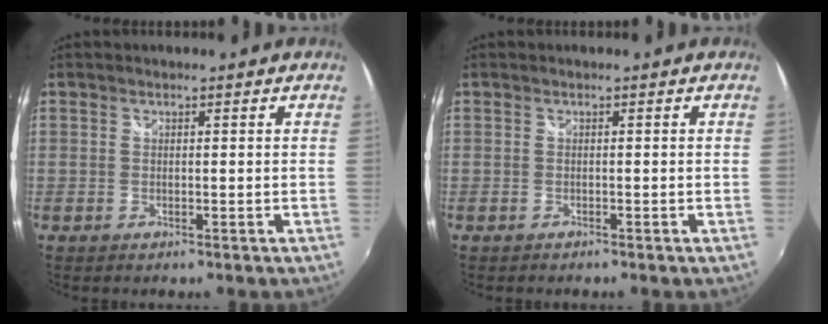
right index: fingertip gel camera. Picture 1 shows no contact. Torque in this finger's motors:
{"motor_torque": [-0.05, -0.09, 0.06, 0.00]}